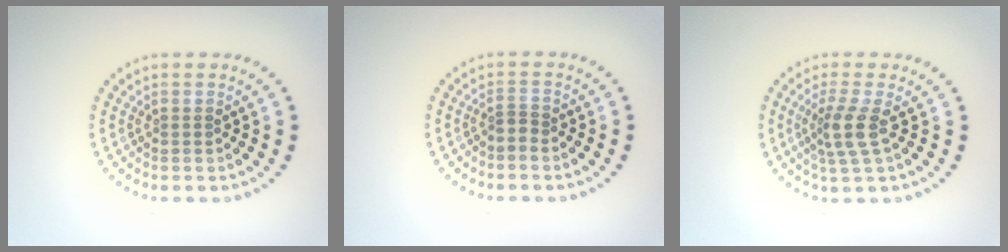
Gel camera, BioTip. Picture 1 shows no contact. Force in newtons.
{"total": 0.9, "press": 0.5, "slide": 0.7}
{"total": 2.8, "press": 2.2, "slide": 1.7}